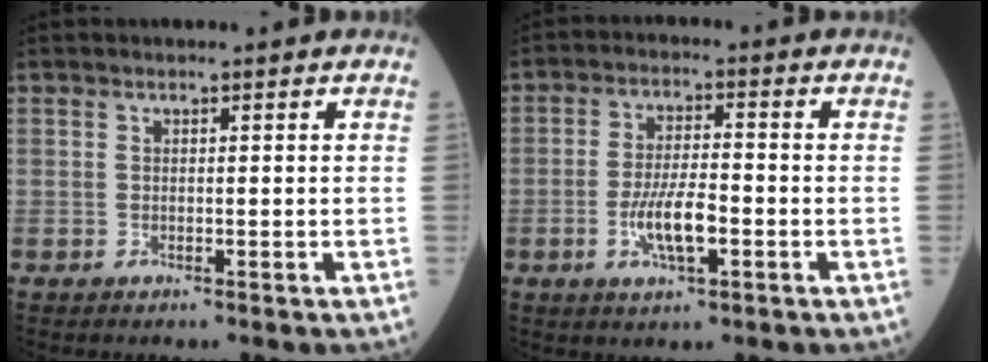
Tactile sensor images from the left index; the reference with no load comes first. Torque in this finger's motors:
{"motor_torque": [1.01, 0.16, 0.22, 0.06]}